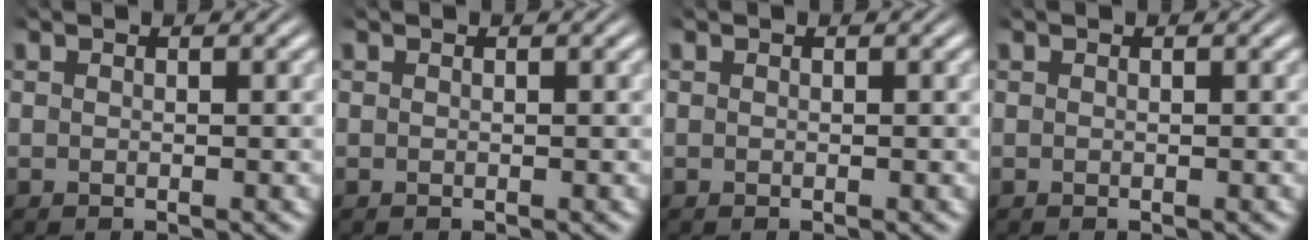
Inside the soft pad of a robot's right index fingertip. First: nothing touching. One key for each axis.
{"total": 0.0}
{"total": 0.0}
{"total": 0.0}